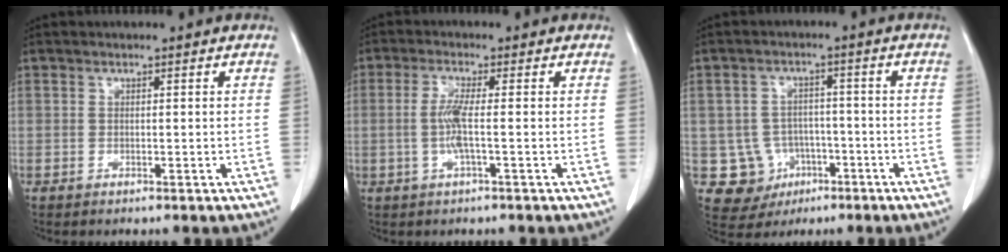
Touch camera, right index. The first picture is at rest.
{"total": 3.9, "force": [-0.5, 0.0, 3.9], "torque": [-0.086, -0.003, -0.012]}
{"total": 7.6, "force": [-2.2, 7.2, 1.2], "torque": [-0.025, 0.012, -0.022]}